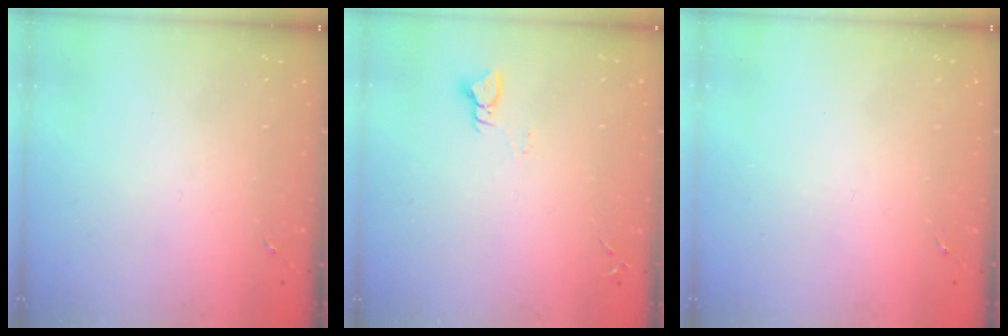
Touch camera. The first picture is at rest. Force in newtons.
{"total": 3.0, "press": 3.0, "slide": 0.3}
{"total": 0.0}